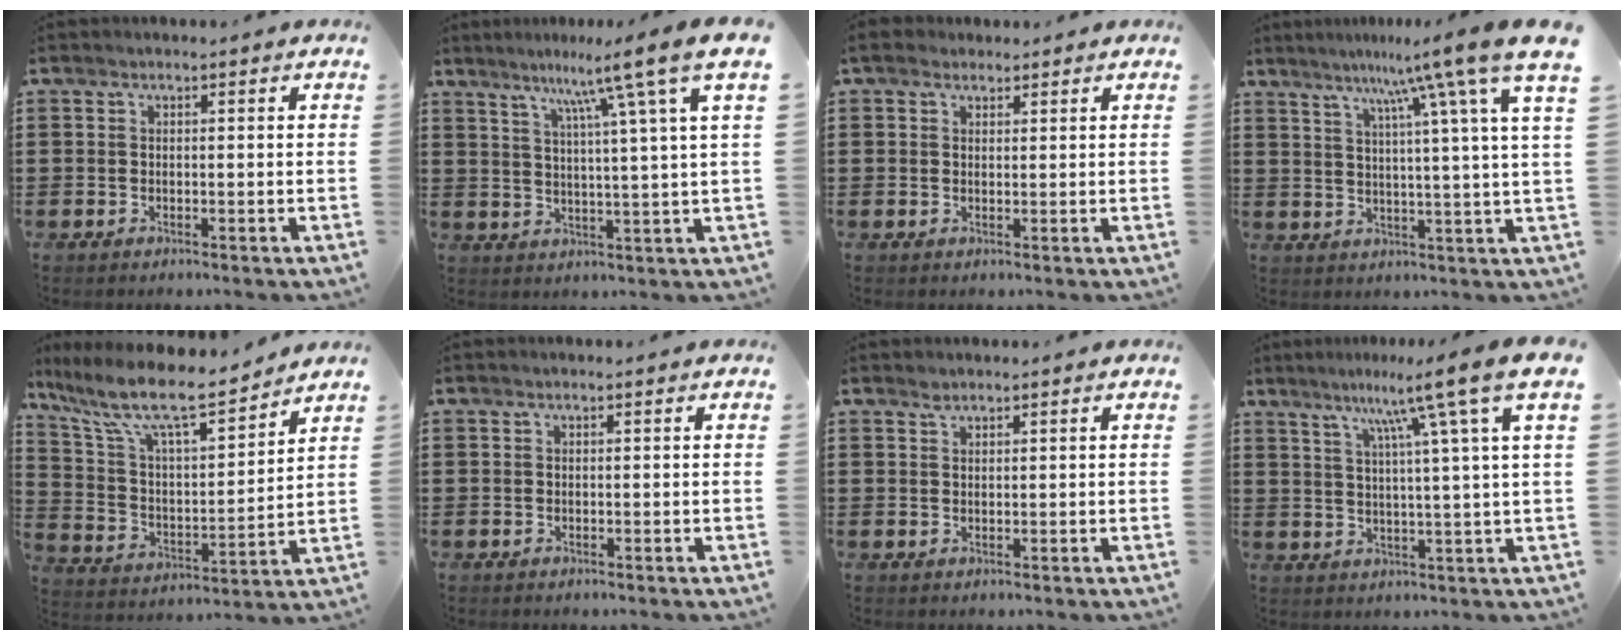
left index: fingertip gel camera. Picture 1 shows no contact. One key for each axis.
{"total": 8.8, "fx": 5.4, "fy": -1.9, "fz": 6.7, "tx": -0.125, "ty": -0.029, "tz": 0.072}
{"total": 2.3, "fx": 1.8, "fy": 1.3, "fz": 0.7, "tx": -0.021, "ty": 0.009, "tz": 0.034}
{"total": 10.3, "fx": 6.2, "fy": -1.3, "fz": 8.0, "tx": -0.151, "ty": -0.032, "tz": 0.086}
{"total": 11.0, "fx": 8.8, "fy": 1.9, "fz": 6.3, "tx": -0.158, "ty": -0.053, "tz": 0.149}
{"total": 0.0}
{"total": 0.9, "fx": 0.9, "fy": 0.3, "fz": 0.2, "tx": -0.008, "ty": 0.000, "tz": 0.017}
{"total": 9.7, "fx": 5.4, "fy": -1.9, "fz": 7.9, "tx": -0.153, "ty": -0.021, "tz": 0.073}